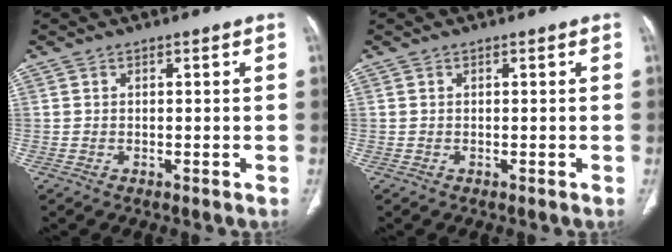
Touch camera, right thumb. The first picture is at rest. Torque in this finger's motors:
{"motor_torque": [0.12, -0.12, 0.00, 0.00, 0.00]}